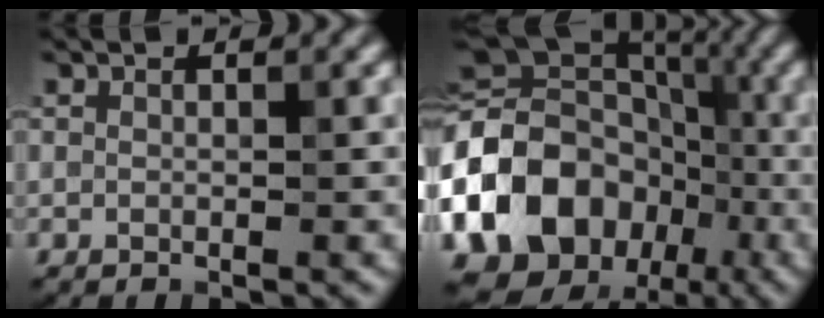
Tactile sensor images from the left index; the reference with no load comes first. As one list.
[{"total": 15.5, "force": [-4.5, 12.1, 8.6], "torque": [-0.181, 0.024, -0.091]}]